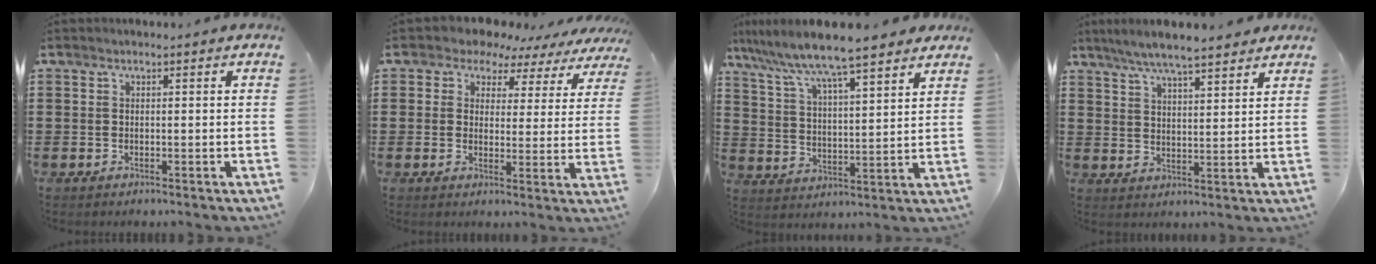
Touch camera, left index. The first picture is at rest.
{"total": 4.3, "force": [3.6, 2.3, 0.7], "torque": [-0.041, -0.016, 0.060]}
{"total": 7.5, "force": [6.8, 0.0, 3.1], "torque": [-0.091, -0.042, 0.112]}
{"total": 6.0, "force": [5.4, 0.4, 2.5], "torque": [-0.066, -0.015, 0.097]}